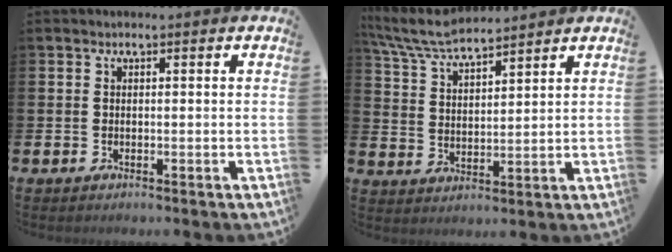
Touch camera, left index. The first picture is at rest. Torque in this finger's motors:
{"motor_torque": [0.93, -1.21, 0.25, 0.08]}